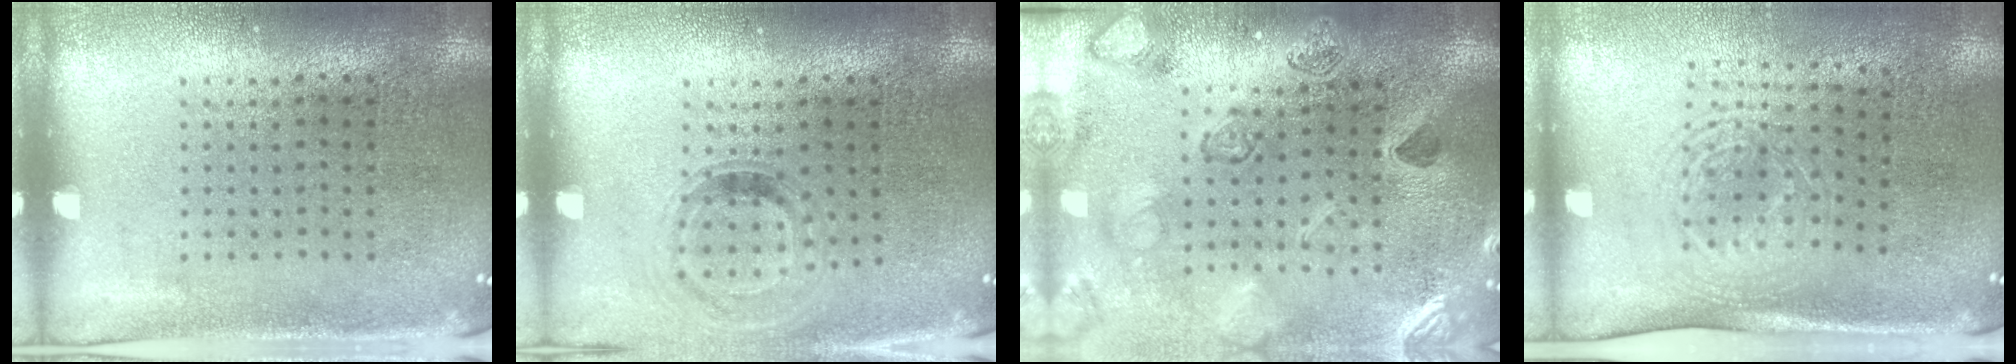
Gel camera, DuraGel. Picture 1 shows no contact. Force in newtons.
{"total": 0.9, "press": 0.9, "slide": 0.2}
{"total": 2.3, "press": 2.3, "slide": 0.2}
{"total": 1.7, "press": 1.3, "slide": 1.0}